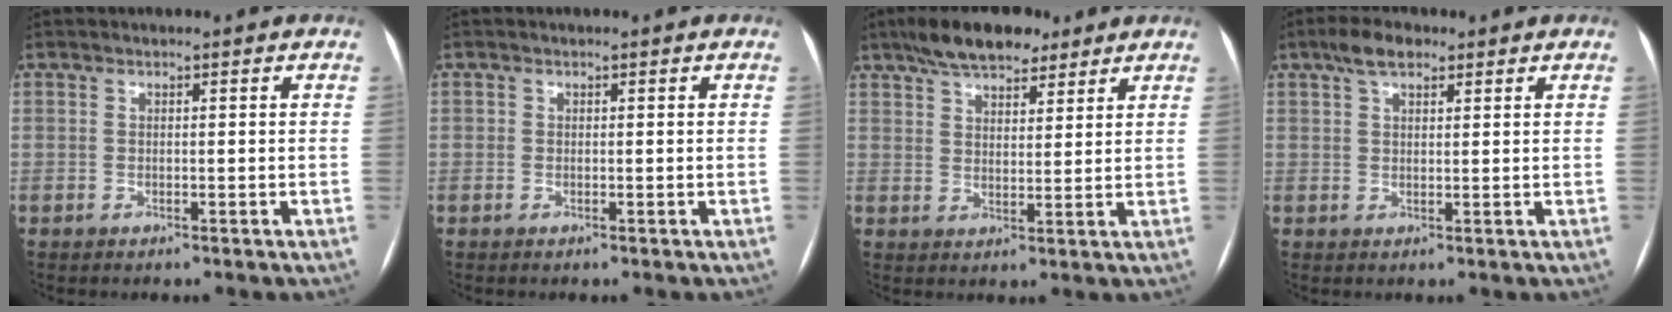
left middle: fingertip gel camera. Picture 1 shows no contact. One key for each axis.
{"total": 0.0}
{"total": 10.2, "fx": 7.6, "fy": 4.0, "fz": 5.5, "tx": -0.092, "ty": 0.023, "tz": 0.128}
{"total": 4.2, "fx": 2.8, "fy": 1.8, "fz": 2.6, "tx": -0.054, "ty": 0.015, "tz": 0.050}